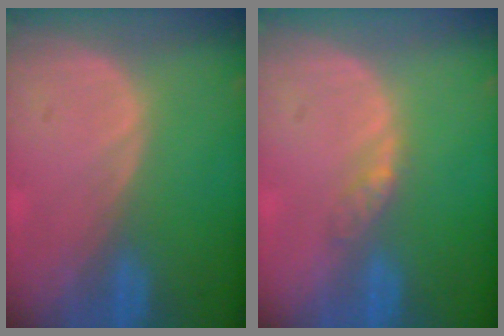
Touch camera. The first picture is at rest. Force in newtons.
{"total": 2.2, "press": 1.9, "slide": 1.2}